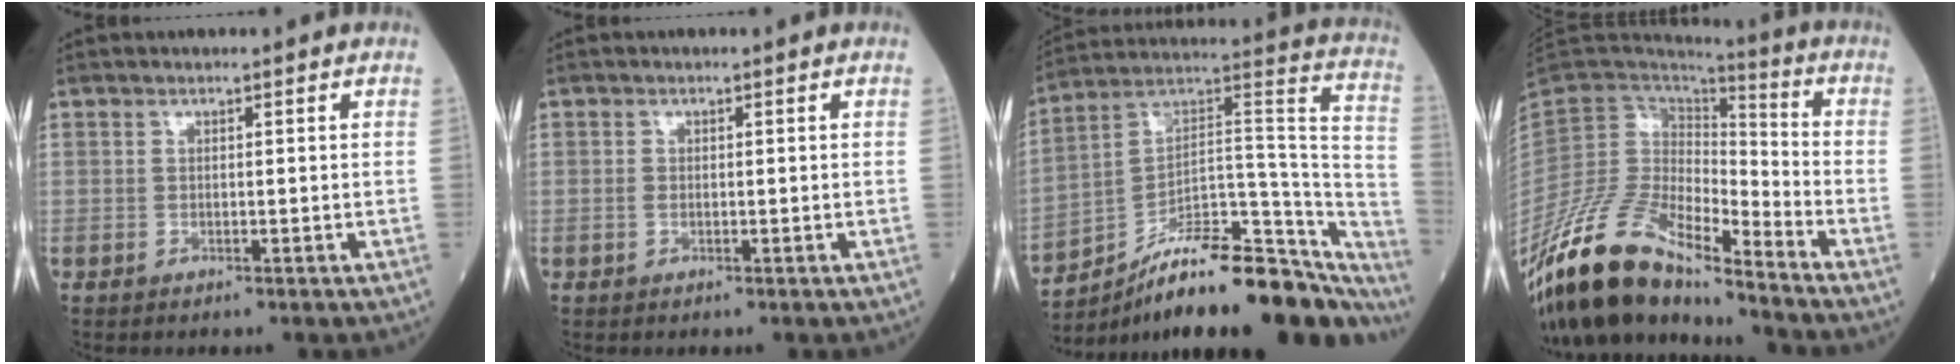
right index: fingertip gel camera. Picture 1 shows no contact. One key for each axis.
{"total": 0.6, "fx": -0.2, "fy": 0.5, "fz": 0.4, "tx": -0.010, "ty": 0.001, "tz": -0.006}
{"total": 28.3, "fx": -21.3, "fy": 7.2, "fz": 17.1, "tx": -0.180, "ty": 0.038, "tz": -0.316}
{"total": 16.0, "fx": -13.2, "fy": 4.0, "fz": 8.1, "tx": -0.156, "ty": 0.023, "tz": -0.250}